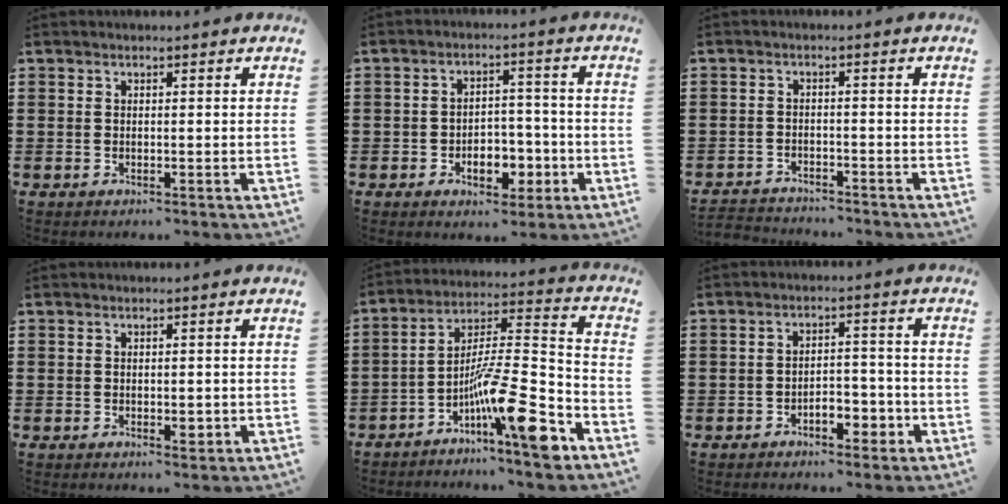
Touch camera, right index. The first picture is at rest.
{"total": 6.3, "force": [-2.6, 4.0, 4.2], "torque": [-0.047, 0.004, -0.049]}
{"total": 2.3, "force": [-2.2, 0.2, -0.2], "torque": [-0.004, 0.000, -0.051]}
{"total": 1.6, "force": [-0.2, 0.8, 1.4], "torque": [-0.025, 0.000, -0.003]}
{"total": 13.1, "force": [-7.6, 1.6, 10.5], "torque": [-0.178, -0.005, -0.142]}
{"total": 5.0, "force": [-2.6, 2.5, 3.5], "torque": [-0.049, 0.006, -0.049]}